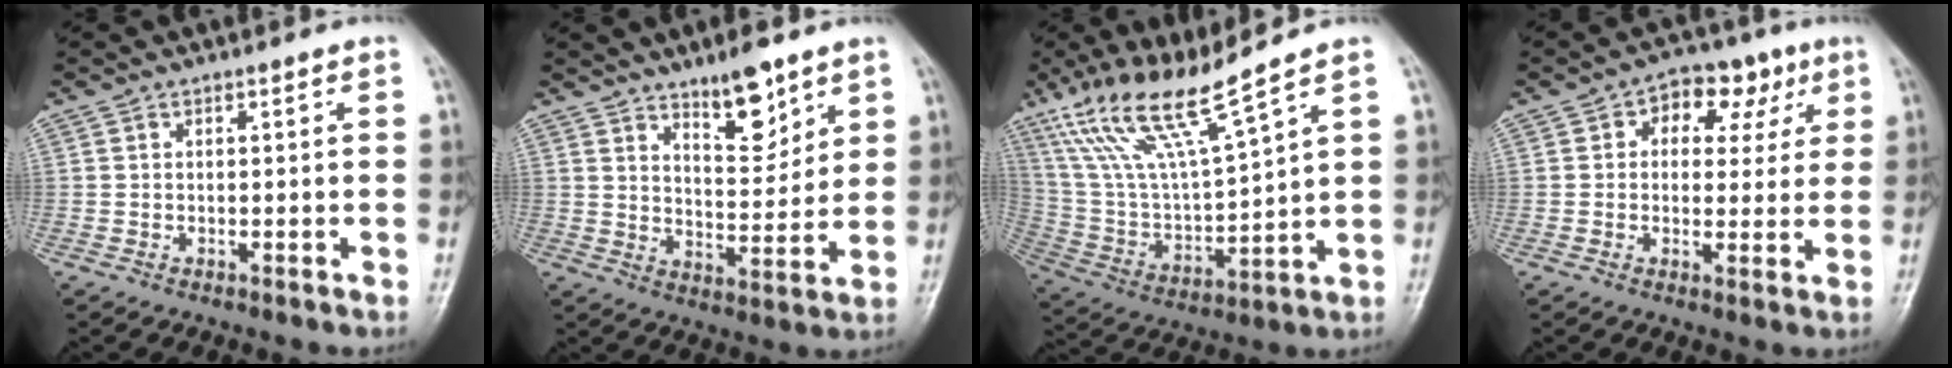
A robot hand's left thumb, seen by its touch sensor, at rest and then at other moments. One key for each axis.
{"total": 9.6, "fx": 6.4, "fy": 3.7, "fz": 6.1, "tx": -0.069, "ty": -0.048, "tz": 0.105}
{"total": 17.3, "fx": 11.9, "fy": 2.2, "fz": 12.4, "tx": -0.242, "ty": -0.050, "tz": 0.242}
{"total": 9.6, "fx": 3.5, "fy": 6.7, "fz": 5.9, "tx": -0.031, "ty": 0.007, "tz": 0.043}